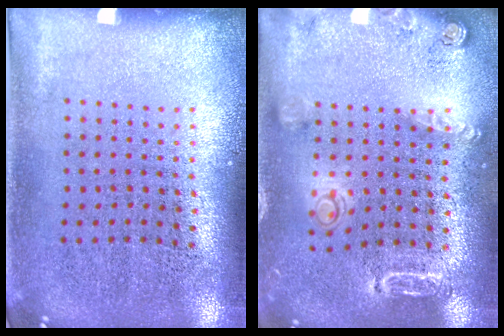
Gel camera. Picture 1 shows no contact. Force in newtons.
{"total": 1.8, "press": 1.8, "slide": 0.1}